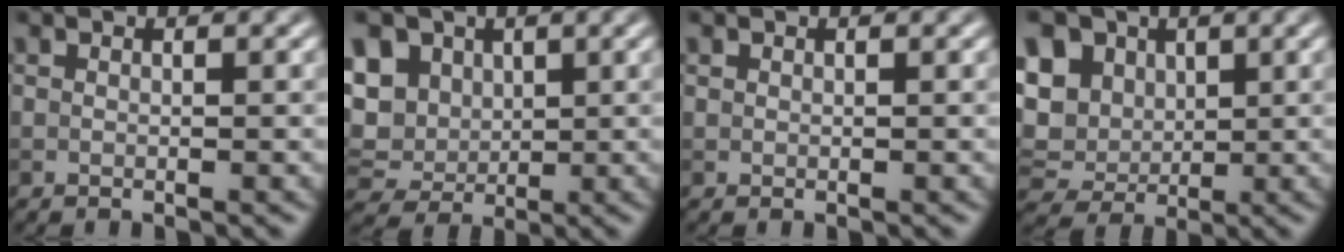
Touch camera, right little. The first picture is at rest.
{"total": 8.6, "force": [3.0, 6.8, 4.3], "torque": [-0.087, 0.024, 0.038]}
{"total": 0.0}
{"total": 10.8, "force": [3.8, 8.6, 5.5], "torque": [-0.115, 0.024, 0.055]}